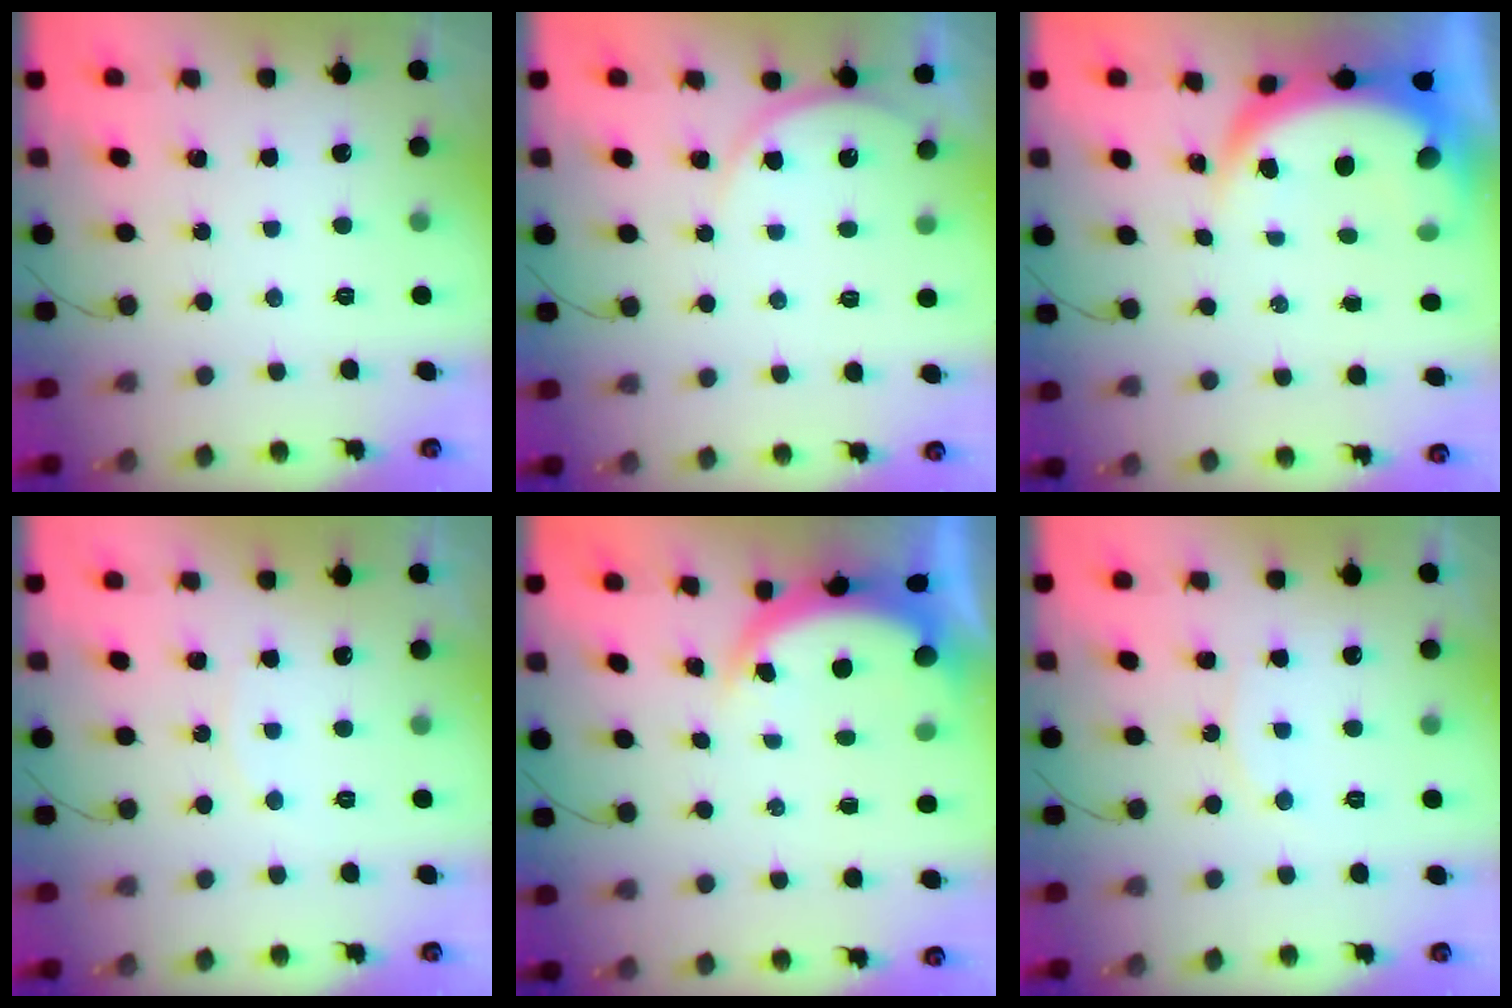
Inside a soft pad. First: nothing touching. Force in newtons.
{"total": 5.4, "press": 5.4, "slide": 0.6}
{"total": 9.1, "press": 9.0, "slide": 1.0}
{"total": 3.9, "press": 3.9, "slide": 0.4}
{"total": 4.9, "press": 4.7, "slide": 1.3}
{"total": 6.5, "press": 6.5, "slide": 0.7}